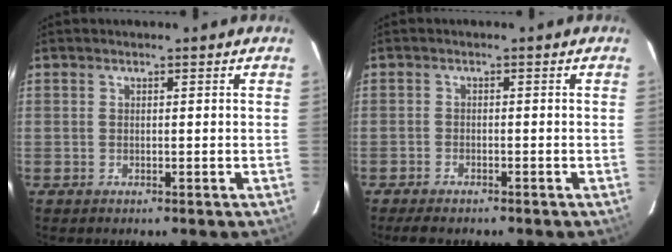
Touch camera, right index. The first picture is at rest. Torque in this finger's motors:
{"motor_torque": [0.28, -0.21, 0.01, 0.03]}